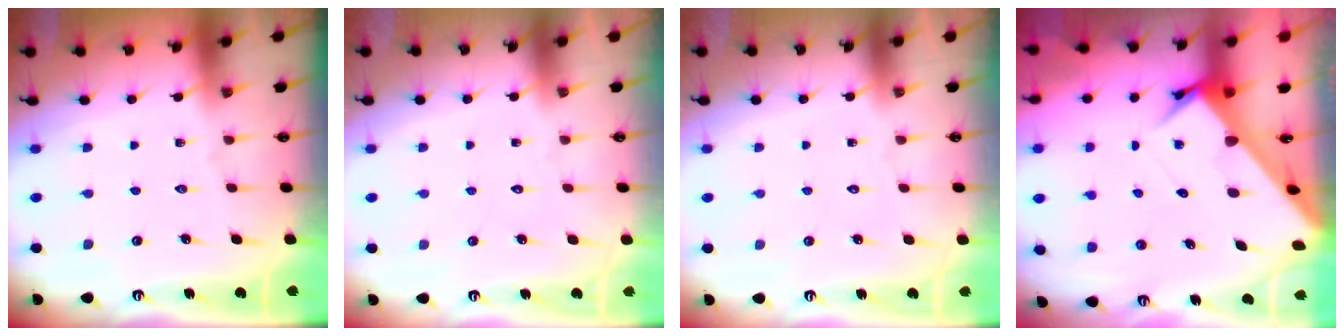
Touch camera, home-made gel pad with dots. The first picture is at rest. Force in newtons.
{"total": 1.7, "press": 1.7, "slide": 0.1}
{"total": 1.7, "press": 1.7, "slide": 0.1}
{"total": 4.3, "press": 4.3, "slide": 0.2}